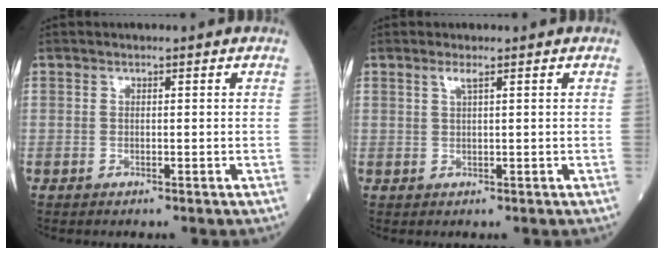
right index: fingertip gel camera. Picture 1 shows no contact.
{"total": 1.3, "force": [0.7, -0.1, 1.1], "torque": [-0.028, 0.002, 0.016]}